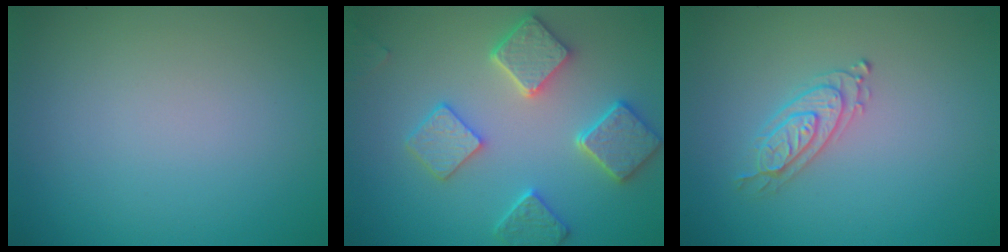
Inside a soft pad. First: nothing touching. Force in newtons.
{"total": 5.1, "press": 4.6, "slide": 2.0}
{"total": 2.1, "press": 2.1, "slide": 0.5}